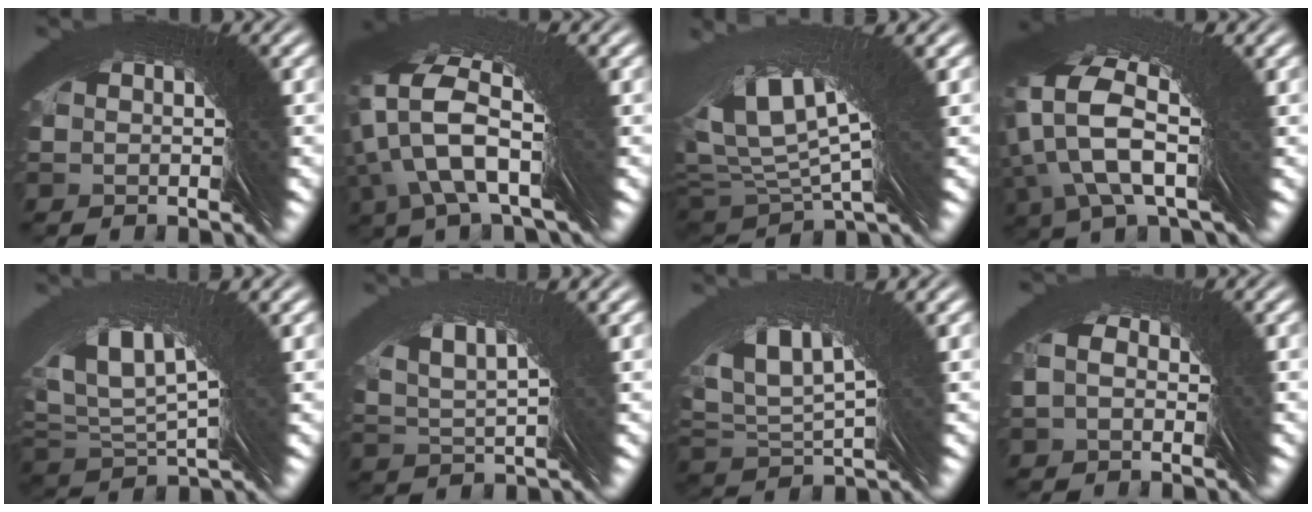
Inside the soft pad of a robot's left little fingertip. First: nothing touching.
{"total": 5.5, "force": [4.5, -3.1, 0.2], "torque": [0.001, 0.058, 0.052]}
{"total": 6.7, "force": [4.4, -0.7, 5.0], "torque": [-0.084, 0.042, 0.068]}
{"total": 5.4, "force": [4.3, -3.0, 1.0], "torque": [-0.017, 0.050, 0.054]}
{"total": 3.9, "force": [2.6, -1.9, 2.1], "torque": [-0.041, 0.030, 0.043]}
{"total": 6.3, "force": [5.0, -3.9, 0.0], "torque": [0.016, 0.050, 0.067]}
{"total": 3.8, "force": [2.8, -2.1, 1.6], "torque": [-0.026, 0.027, 0.045]}
{"total": 1.5, "force": [1.3, 0.6, 0.6], "torque": [0.003, 0.018, 0.016]}